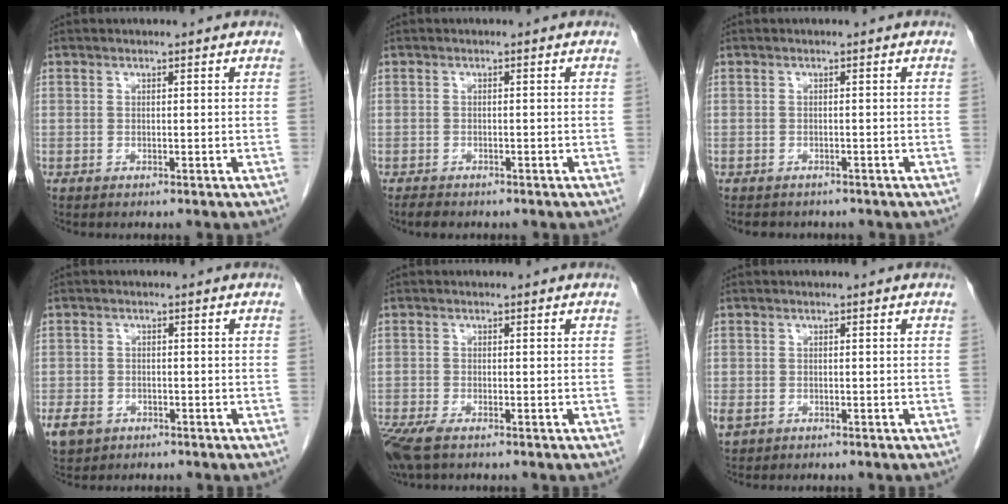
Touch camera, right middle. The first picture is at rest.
{"total": 1.8, "force": [-1.5, 0.8, 0.7], "torque": [-0.019, -0.004, -0.022]}
{"total": 3.9, "force": [-3.4, 1.7, 1.0], "torque": [-0.015, -0.002, -0.041]}
{"total": 7.2, "force": [-3.9, 5.5, 2.6], "torque": [-0.070, -0.003, -0.057]}
{"total": 5.6, "force": [-3.9, 1.7, 3.6], "torque": [-0.075, -0.017, -0.070]}
{"total": 1.9, "force": [-0.8, 1.5, 0.9], "torque": [-0.023, 0.000, -0.005]}